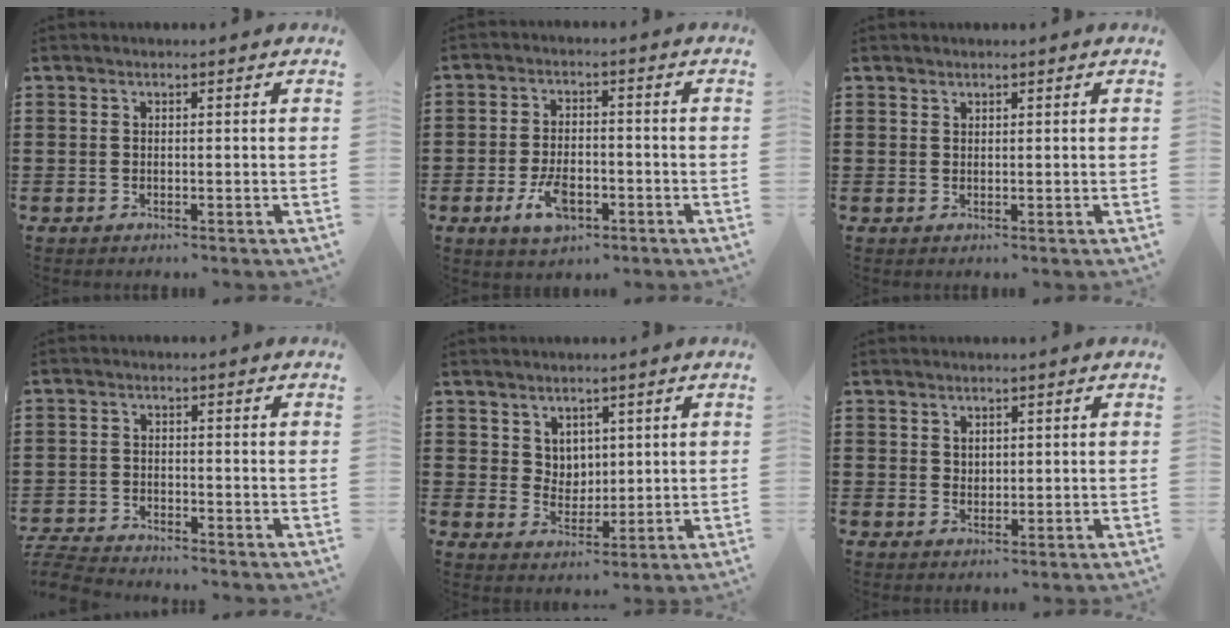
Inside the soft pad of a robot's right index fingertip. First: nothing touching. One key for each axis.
{"total": 6.2, "fx": -2.5, "fy": 3.1, "fz": 4.7, "tx": -0.102, "ty": 0.000, "tz": -0.049}
{"total": 0.8, "fx": 0.7, "fy": 0.3, "fz": 0.0, "tx": -0.001, "ty": 0.001, "tz": 0.015}
{"total": 3.6, "fx": -3.6, "fy": 0.2, "fz": 0.3, "tx": -0.023, "ty": -0.007, "tz": -0.080}
{"total": 4.3, "fx": 2.7, "fy": 3.3, "fz": 0.6, "tx": -0.020, "ty": 0.001, "tz": 0.049}
{"total": 1.7, "fx": 1.3, "fy": 1.1, "fz": 0.3, "tx": -0.009, "ty": 0.004, "tz": 0.025}